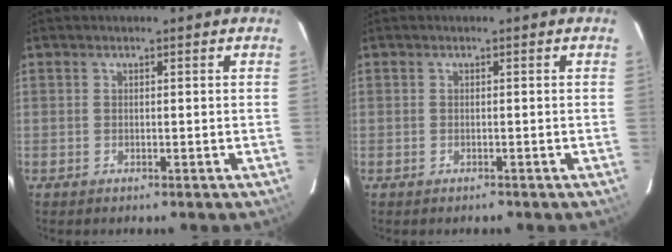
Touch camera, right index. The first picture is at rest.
{"total": 0.7, "force": [-0.5, 0.4, 0.1], "torque": [-0.004, 0.001, -0.007]}